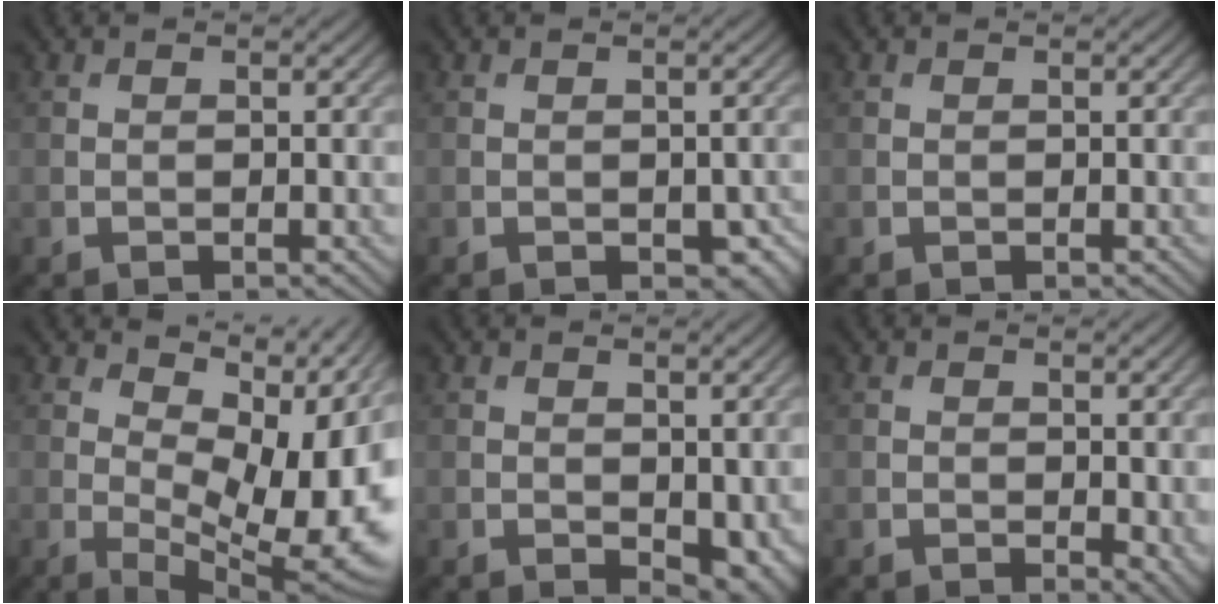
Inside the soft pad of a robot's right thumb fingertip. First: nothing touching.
{"total": 2.8, "force": [-0.9, 1.8, 1.9], "torque": [-0.027, -0.018, -0.005]}
{"total": 0.0}
{"total": 14.7, "force": [3.2, 7.2, 12.4], "torque": [-0.176, -0.004, 0.080]}
{"total": 4.1, "force": [-0.2, 2.5, 3.3], "torque": [-0.047, -0.016, 0.003]}
{"total": 2.6, "force": [-0.1, 1.6, 2.0], "torque": [-0.021, -0.010, 0.003]}